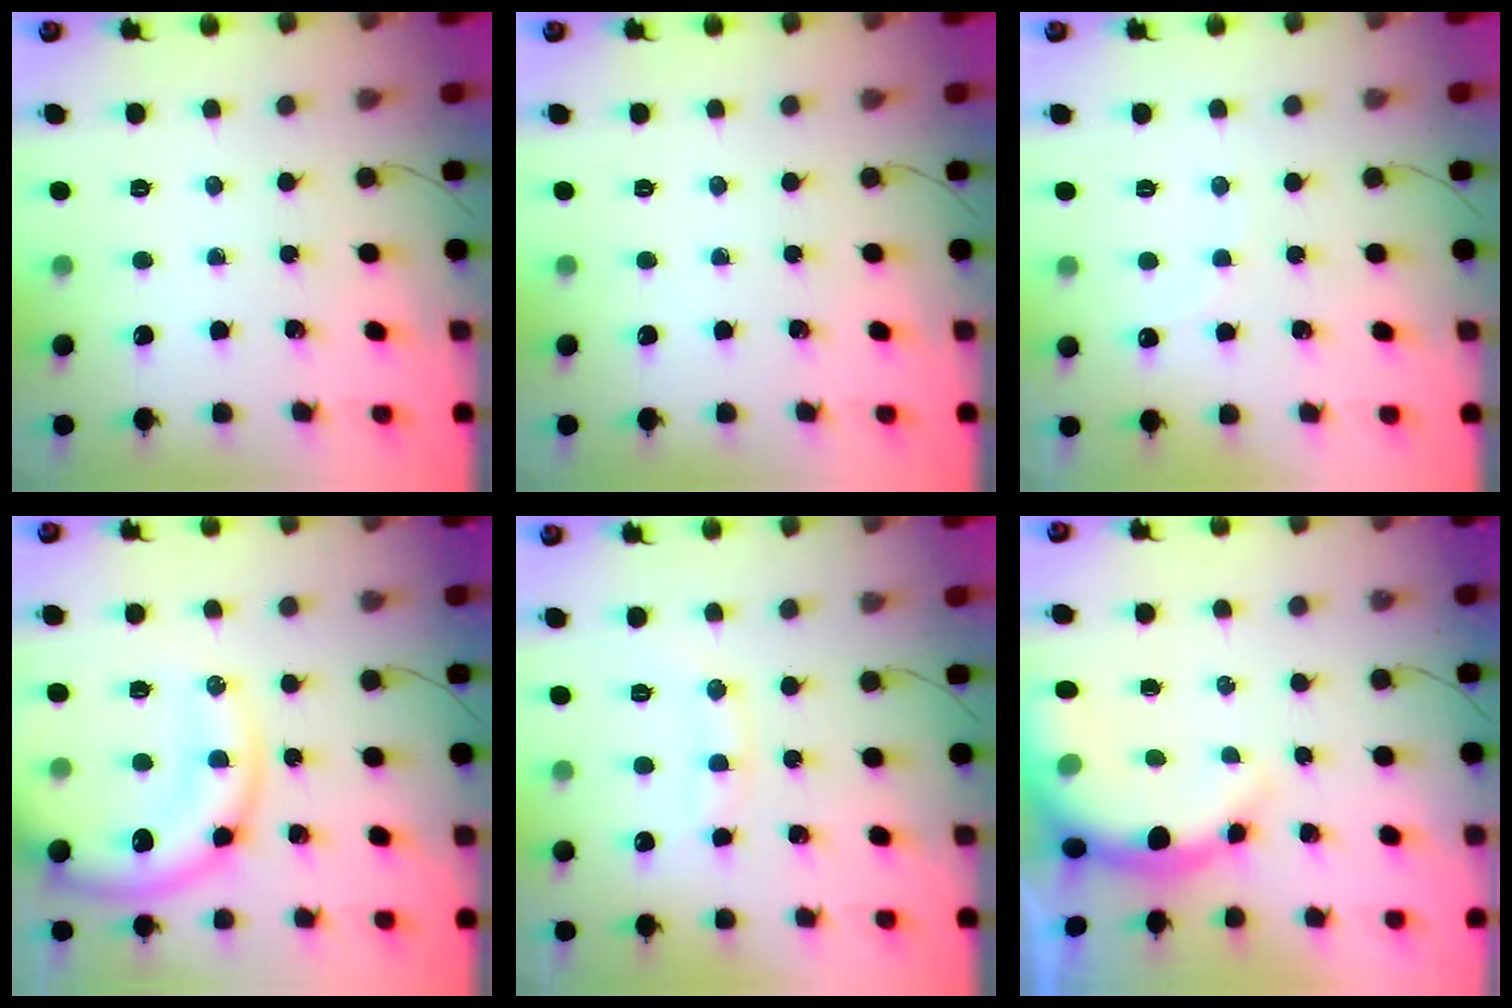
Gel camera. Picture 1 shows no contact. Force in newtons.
{"total": 0.0}
{"total": 5.7, "press": 5.6, "slide": 0.9}
{"total": 17.6, "press": 17.2, "slide": 3.4}
{"total": 10.1, "press": 10.0, "slide": 1.0}
{"total": 9.5, "press": 9.3, "slide": 1.8}